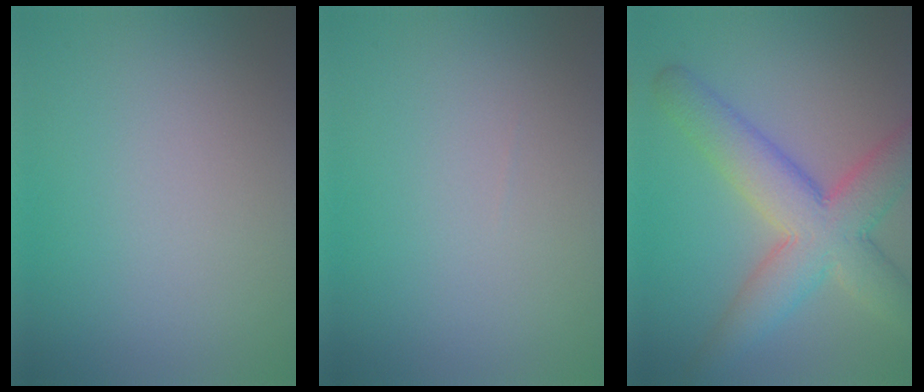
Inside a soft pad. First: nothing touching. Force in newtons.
{"total": 0.0}
{"total": 8.4, "press": 8.4, "slide": 0.4}